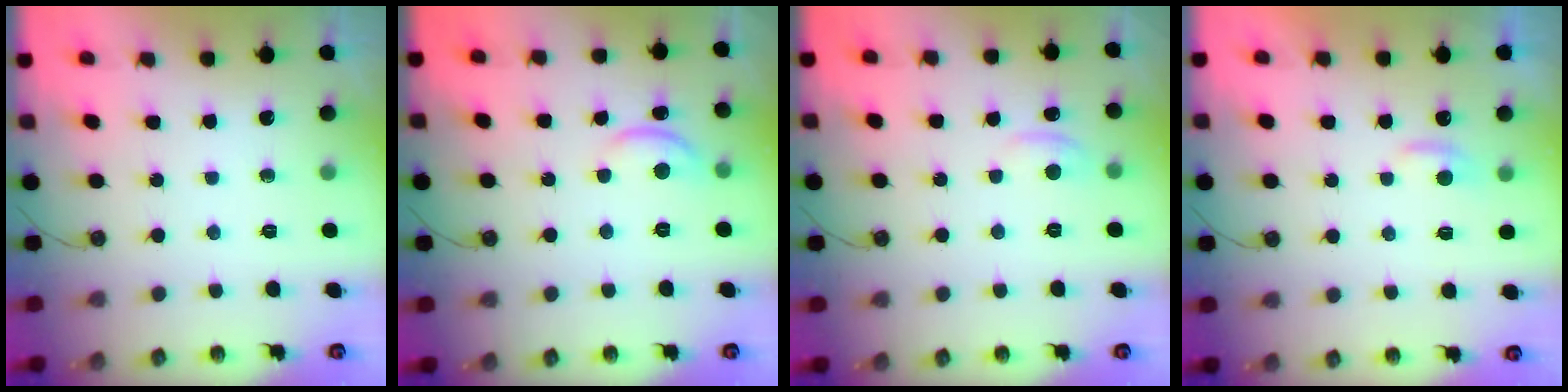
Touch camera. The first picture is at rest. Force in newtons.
{"total": 2.0, "press": 2.0, "slide": 0.2}
{"total": 1.1, "press": 0.8, "slide": 0.7}
{"total": 1.1, "press": 1.1, "slide": 0.4}